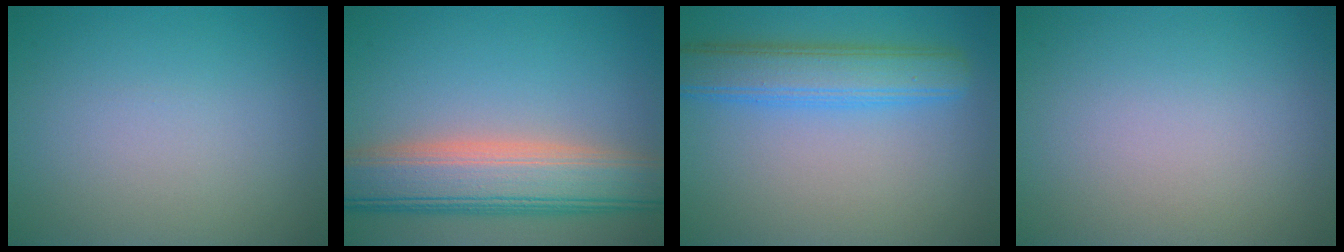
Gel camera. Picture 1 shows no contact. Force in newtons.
{"total": 8.6, "press": 8.6, "slide": 0.8}
{"total": 5.1, "press": 5.1, "slide": 0.2}
{"total": 0.0}